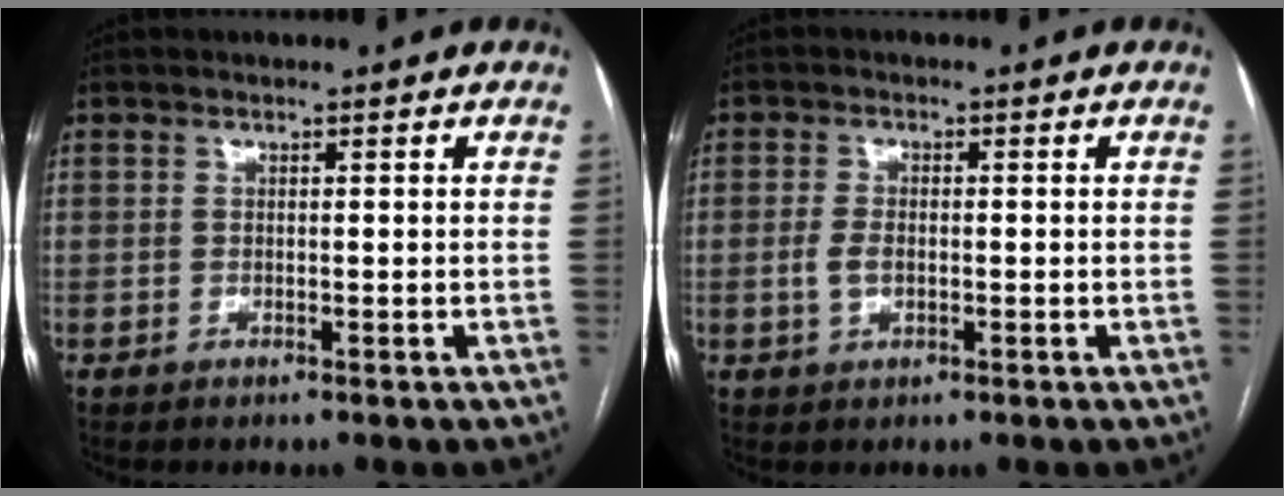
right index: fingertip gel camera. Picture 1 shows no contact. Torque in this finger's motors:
{"motor_torque": [0.34, -0.18, 0.28, 0.07]}